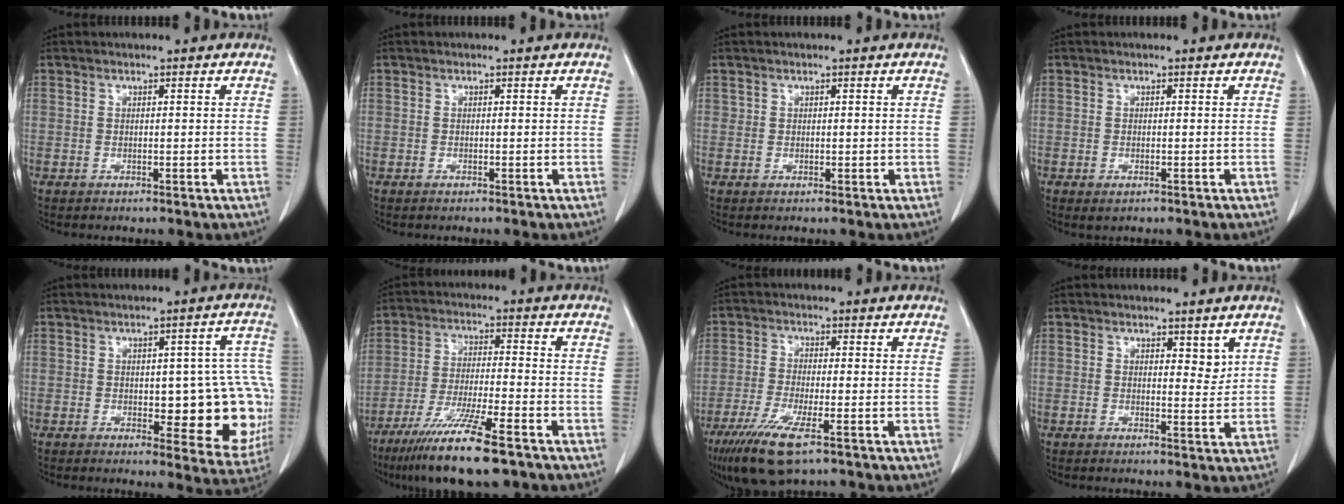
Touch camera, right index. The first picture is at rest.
{"total": 0.0}
{"total": 0.8, "force": [0.3, 0.7, 0.2], "torque": [0.008, 0.002, 0.002]}
{"total": 1.2, "force": [-0.6, 0.5, 0.9], "torque": [-0.013, -0.002, -0.003]}
{"total": 14.8, "force": [-1.4, 5.9, 13.5], "torque": [-0.120, 0.017, -0.007]}
{"total": 13.4, "force": [-9.1, 1.0, 9.8], "torque": [-0.185, -0.039, -0.157]}
{"total": 9.1, "force": [-5.4, 1.4, 7.1], "torque": [-0.139, -0.025, -0.093]}
{"total": 2.2, "force": [1.3, 1.1, 1.4], "torque": [-0.013, -0.011, 0.020]}